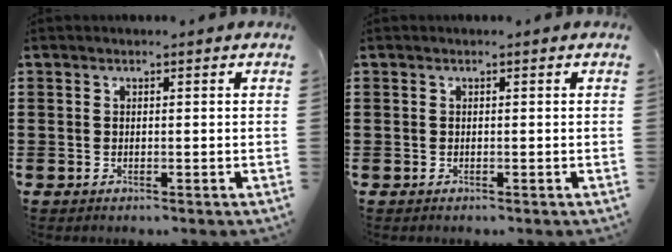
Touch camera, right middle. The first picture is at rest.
{"total": 0.0}